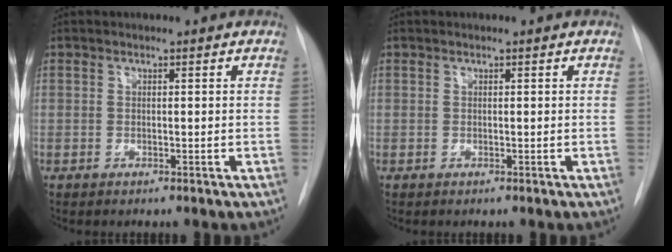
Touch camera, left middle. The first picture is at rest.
{"total": 0.0}